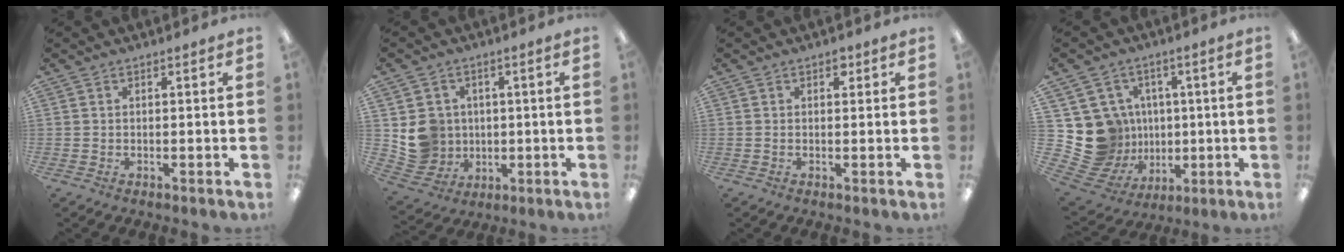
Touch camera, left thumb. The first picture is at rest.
{"total": 8.3, "force": [1.1, 8.1, 1.2], "torque": [-0.034, 0.001, 0.035]}
{"total": 1.7, "force": [0.9, 1.1, 0.8], "torque": [-0.001, -0.002, 0.012]}
{"total": 15.6, "force": [1.6, 14.9, 4.3], "torque": [-0.127, -0.023, 0.065]}